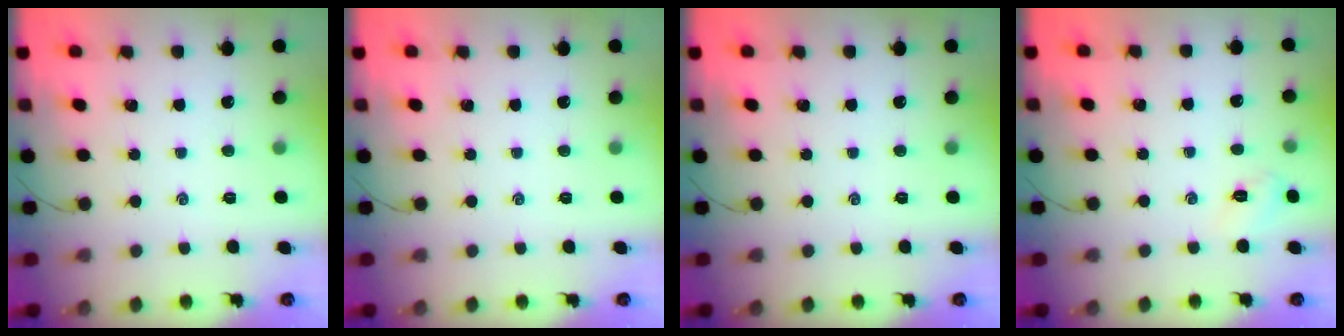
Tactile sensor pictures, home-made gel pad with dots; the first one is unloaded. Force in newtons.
{"total": 0.0}
{"total": 0.0}
{"total": 5.7, "press": 5.5, "slide": 1.5}